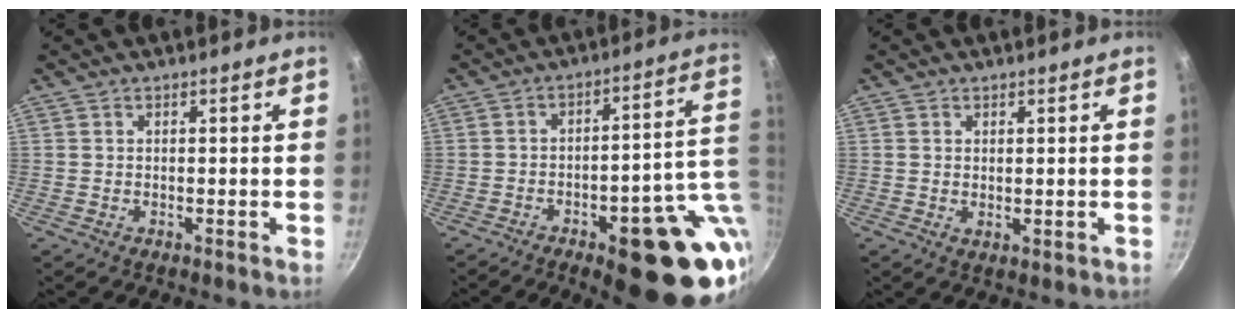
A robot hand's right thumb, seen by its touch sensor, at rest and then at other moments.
{"total": 19.6, "force": [-4.4, 6.7, 17.9], "torque": [-0.189, 0.020, -0.052]}
{"total": 1.3, "force": [0.6, 0.6, 1.0], "torque": [-0.013, -0.012, 0.007]}